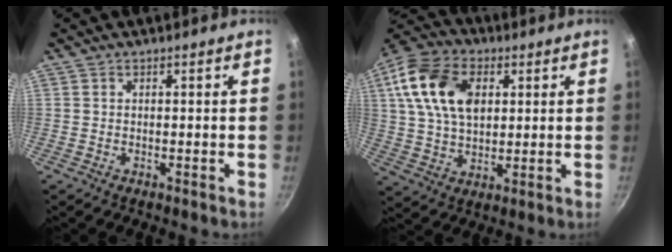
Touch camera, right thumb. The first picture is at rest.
{"total": 16.5, "force": [4.6, 10.8, 11.6], "torque": [-0.198, 0.004, 0.076]}